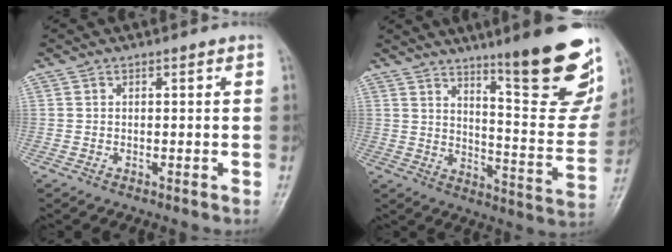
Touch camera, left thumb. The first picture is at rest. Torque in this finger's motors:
{"motor_torque": [2.60, 2.42, 1.36, -1.42, 0.17]}